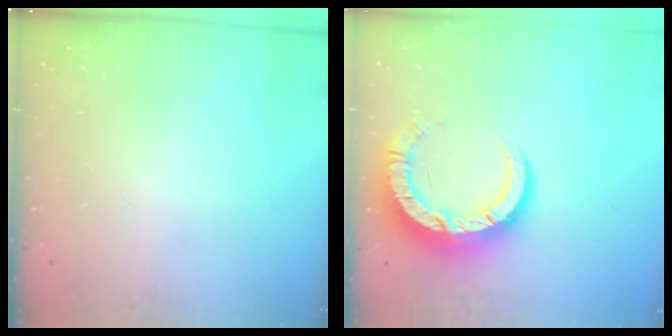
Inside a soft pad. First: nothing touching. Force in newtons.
{"total": 11.8, "press": 11.7, "slide": 1.3}